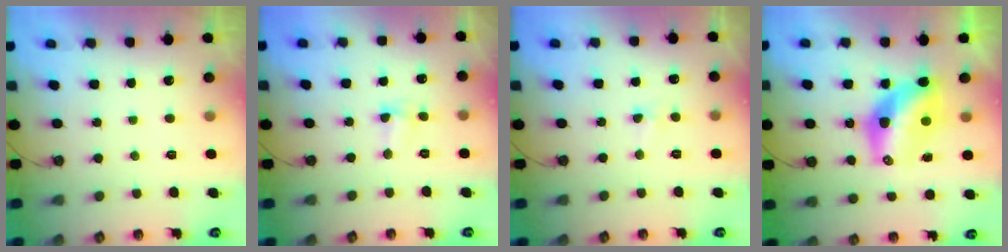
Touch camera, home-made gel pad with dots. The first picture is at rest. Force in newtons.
{"total": 2.6, "press": 2.5, "slide": 0.6}
{"total": 4.2, "press": 4.1, "slide": 0.6}
{"total": 10.6, "press": 10.6, "slide": 0.7}